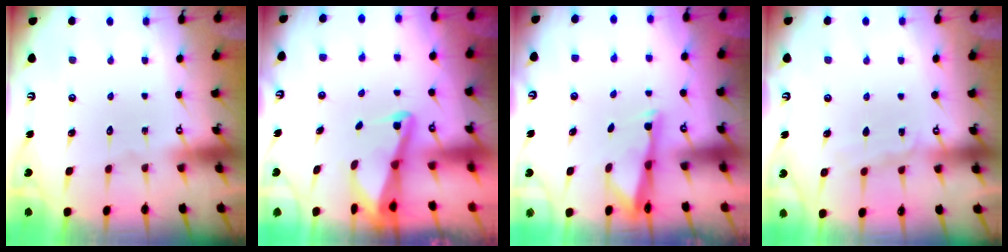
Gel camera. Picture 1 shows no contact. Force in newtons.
{"total": 2.3, "press": 2.3, "slide": 0.2}
{"total": 3.1, "press": 3.0, "slide": 0.6}
{"total": 5.9, "press": 5.8, "slide": 0.7}